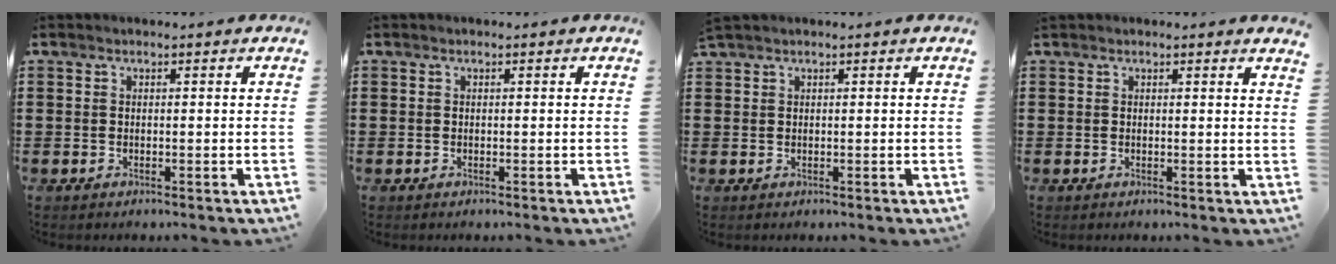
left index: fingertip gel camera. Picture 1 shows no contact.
{"total": 0.0}
{"total": 0.7, "force": [0.6, 0.0, 0.3], "torque": [-0.007, -0.001, 0.013]}
{"total": 1.2, "force": [1.1, -0.2, 0.4], "torque": [-0.010, -0.003, 0.021]}